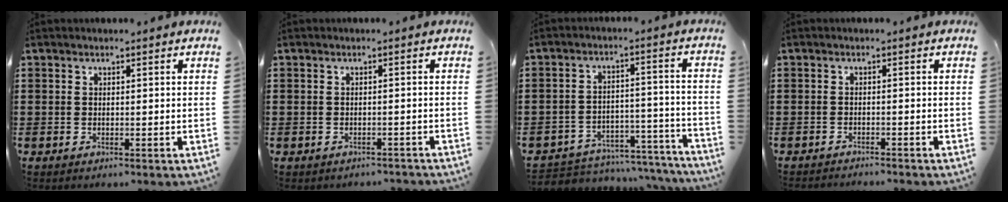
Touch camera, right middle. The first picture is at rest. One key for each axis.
{"total": 0.8, "fx": -0.8, "fy": 0.2, "fz": 0.1, "tx": -0.005, "ty": -0.001, "tz": -0.018}
{"total": 4.8, "fx": -4.6, "fy": 1.2, "fz": 0.4, "tx": -0.010, "ty": 0.014, "tz": -0.095}
{"total": 1.2, "fx": -1.2, "fy": -0.1, "fz": 0.0, "tx": -0.004, "ty": 0.002, "tz": -0.024}